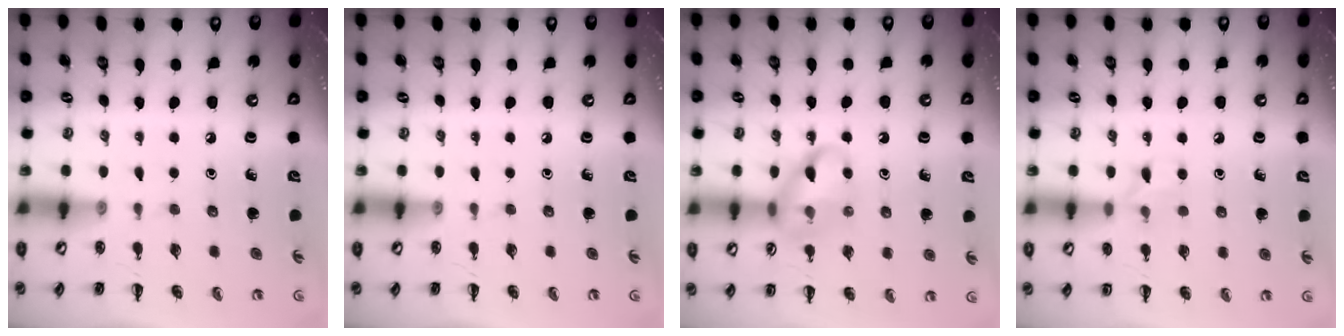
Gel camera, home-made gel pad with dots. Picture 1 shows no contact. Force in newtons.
{"total": 0.0}
{"total": 13.0, "press": 12.9, "slide": 2.0}
{"total": 5.8, "press": 5.5, "slide": 1.8}